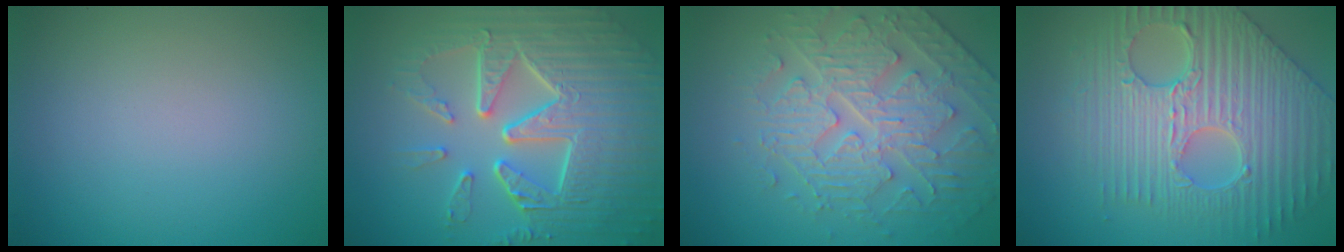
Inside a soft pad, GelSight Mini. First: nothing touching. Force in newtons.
{"total": 9.8, "press": 6.6, "slide": 7.2}
{"total": 4.6, "press": 4.6, "slide": 0.1}
{"total": 8.2, "press": 6.7, "slide": 4.6}